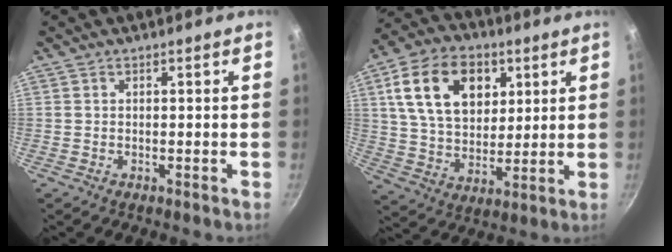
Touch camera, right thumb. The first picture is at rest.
{"total": 18.1, "force": [6.3, 12.4, 11.6], "torque": [-0.179, -0.009, 0.107]}